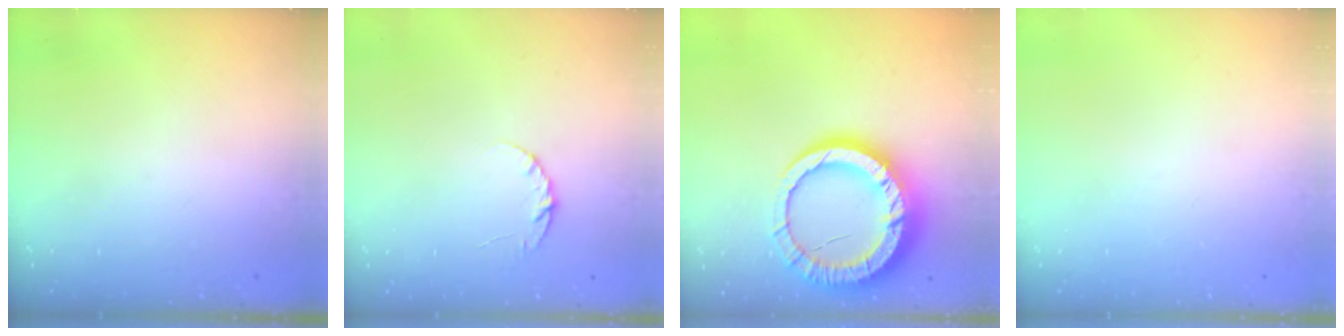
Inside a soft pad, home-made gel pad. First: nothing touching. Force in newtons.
{"total": 4.8, "press": 4.7, "slide": 0.6}
{"total": 19.3, "press": 19.2, "slide": 1.7}
{"total": 0.0}